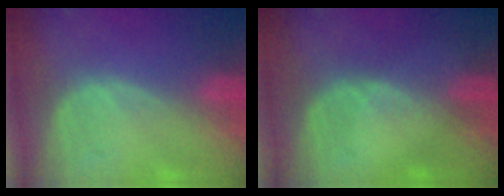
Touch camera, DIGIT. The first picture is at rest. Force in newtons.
{"total": 1.1, "press": 0.8, "slide": 0.8}